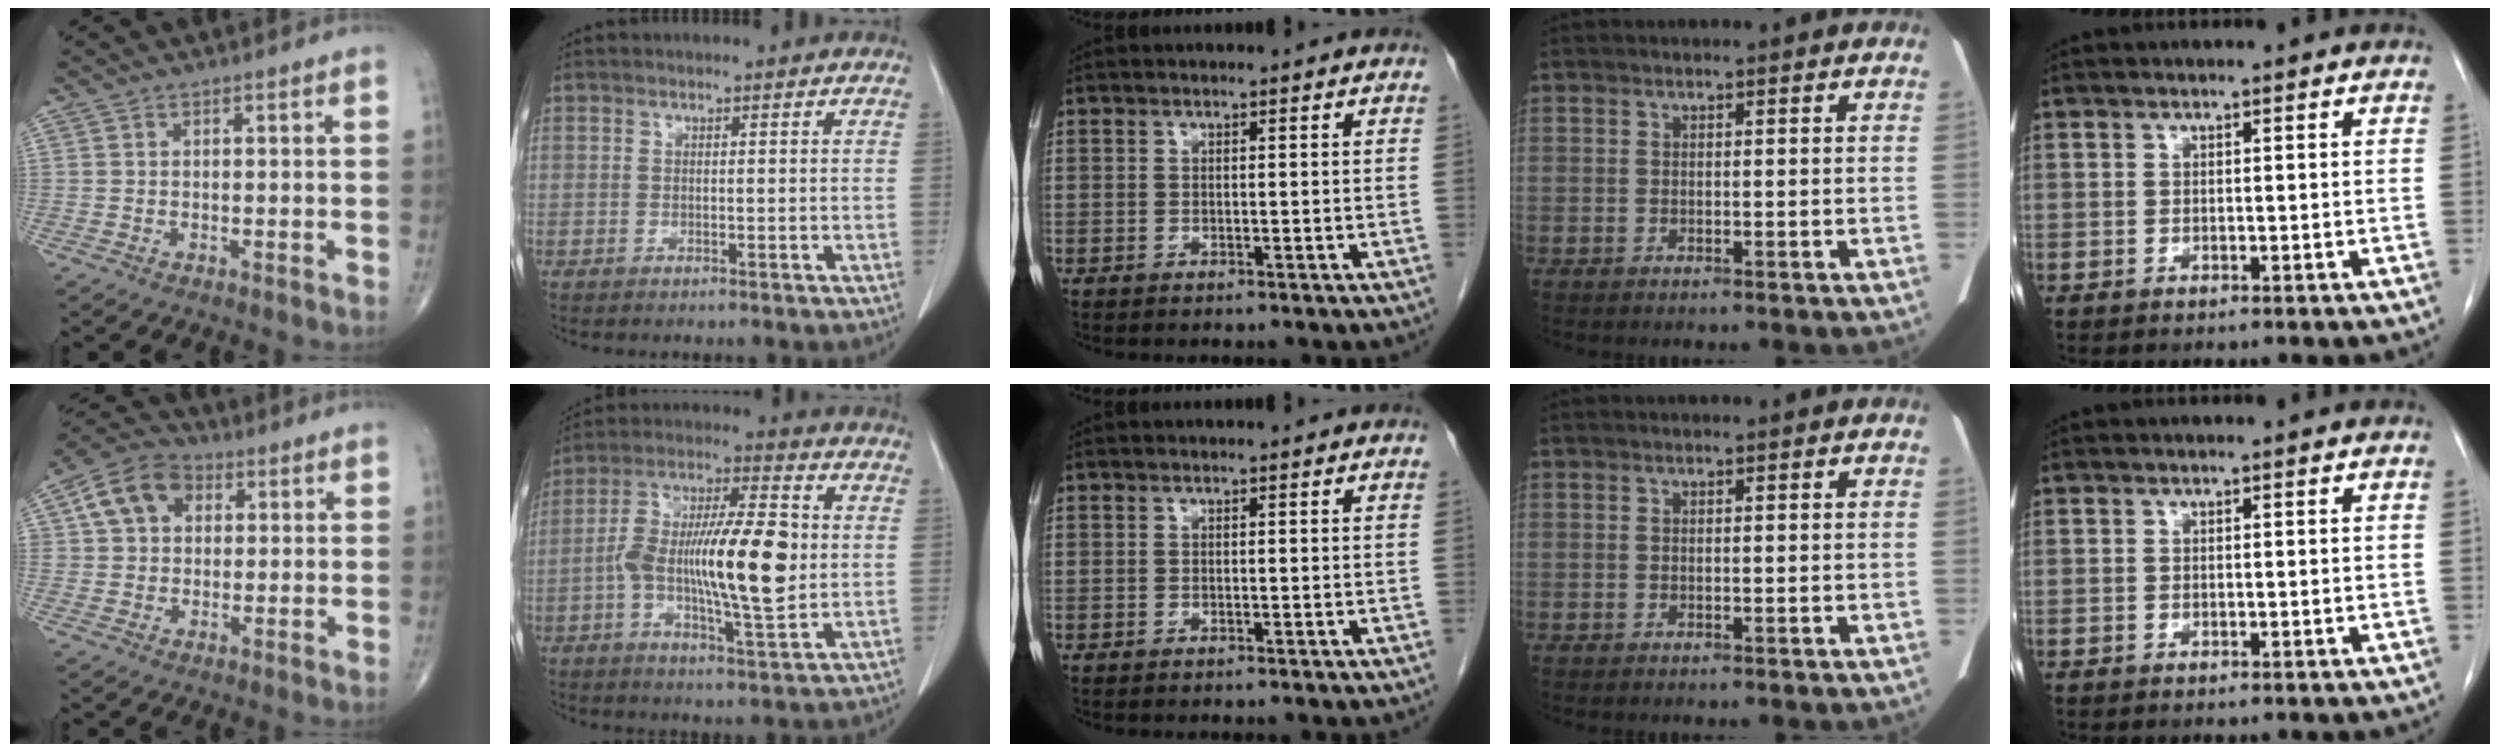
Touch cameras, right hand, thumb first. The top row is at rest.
{"thumb": {"total": 10.4, "force": [2.9, 8.1, 5.8], "torque": [-0.080, 0.010, 0.041]}, "index": {"total": 15.9, "force": [-1.0, 3.3, 15.5], "torque": [-0.279, 0.009, -0.021]}}